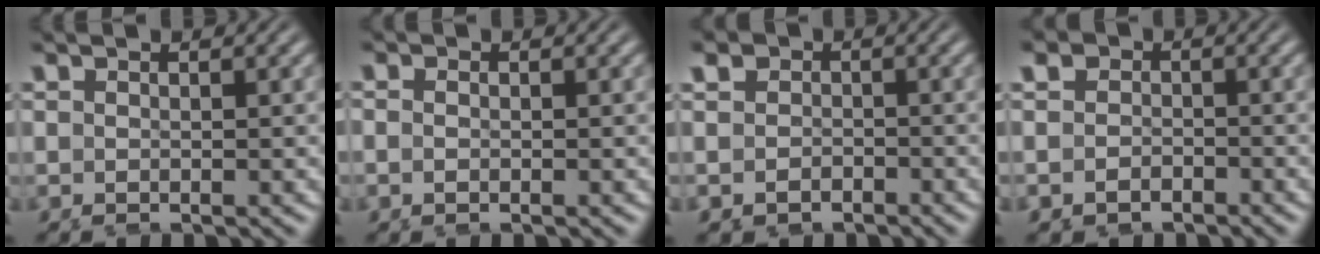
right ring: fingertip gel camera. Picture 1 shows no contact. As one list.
[{"total": 0.8, "force": [-0.7, 0.2, 0.3], "torque": [-0.009, -0.009, -0.014]}, {"total": 4.2, "force": [-1.5, 3.7, 1.2], "torque": [-0.037, -0.022, -0.026]}, {"total": 3.9, "force": [-1.8, 3.3, 0.9], "torque": [-0.034, -0.022, -0.031]}]